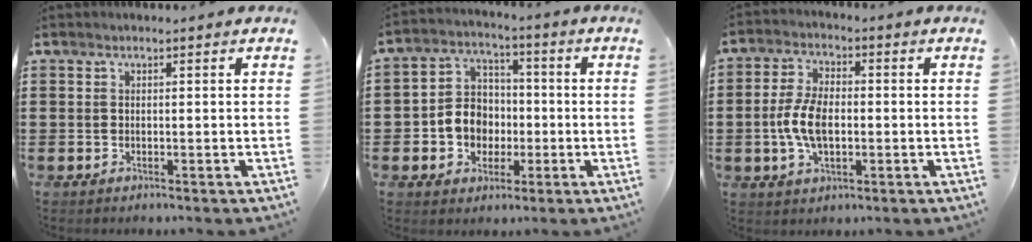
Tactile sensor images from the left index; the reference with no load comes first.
{"total": 7.1, "force": [-1.5, 6.5, 2.4], "torque": [-0.062, 0.020, -0.030]}
{"total": 7.1, "force": [-0.9, 3.7, 5.9], "torque": [-0.134, 0.001, -0.023]}